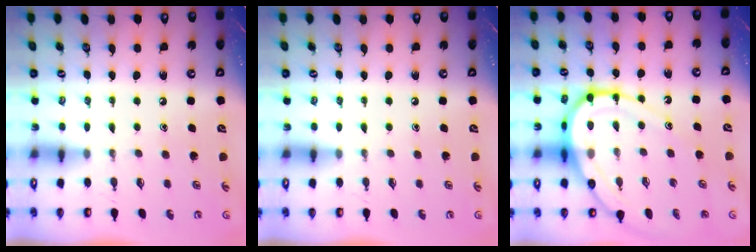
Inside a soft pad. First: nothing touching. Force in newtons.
{"total": 0.0}
{"total": 16.9, "press": 16.8, "slide": 1.8}